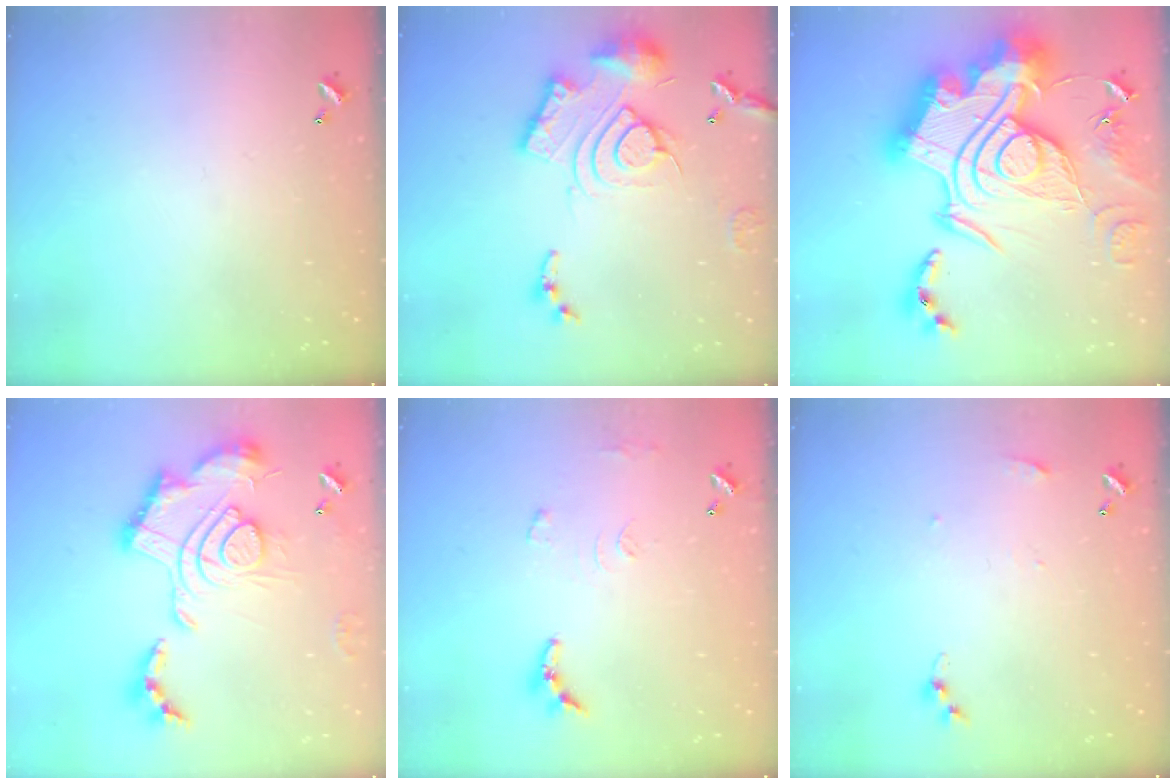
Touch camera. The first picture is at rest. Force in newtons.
{"total": 19.5, "press": 19.4, "slide": 2.0}
{"total": 0.6, "press": 0.6, "slide": 0.0}
{"total": 2.5, "press": 1.9, "slide": 1.7}
{"total": 8.7, "press": 8.7, "slide": 0.6}
{"total": 3.8, "press": 3.8, "slide": 0.5}